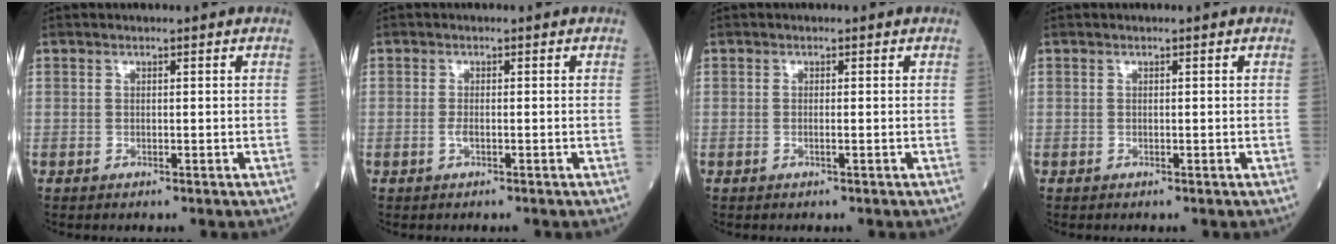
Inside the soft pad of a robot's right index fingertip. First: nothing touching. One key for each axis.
{"total": 1.0, "fx": -0.4, "fy": 0.1, "fz": 0.9, "tx": -0.023, "ty": 0.000, "tz": -0.007}
{"total": 0.6, "fx": -0.1, "fy": -0.1, "fz": 0.6, "tx": -0.014, "ty": 0.001, "tz": -0.001}
{"total": 0.0}